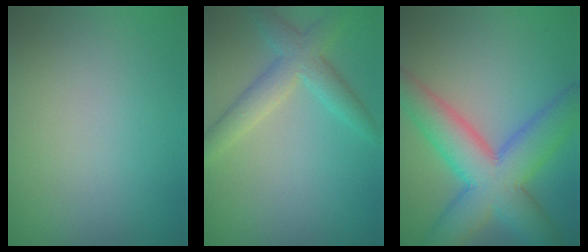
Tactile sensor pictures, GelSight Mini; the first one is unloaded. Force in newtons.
{"total": 3.9, "press": 3.9, "slide": 0.1}
{"total": 9.5, "press": 9.5, "slide": 0.4}